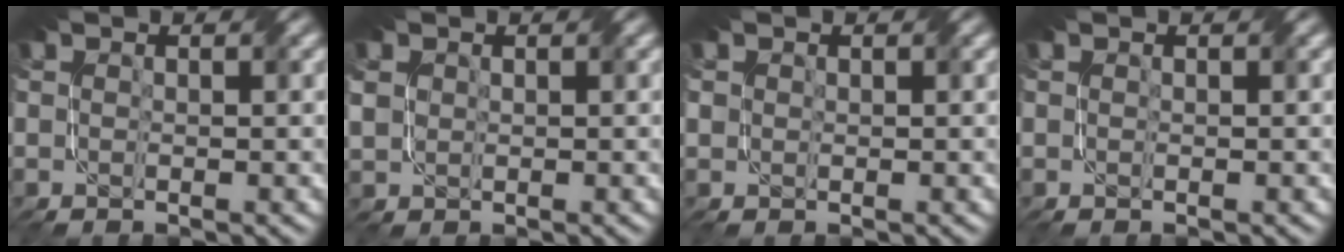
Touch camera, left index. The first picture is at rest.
{"total": 1.5, "force": [0.8, 1.2, -0.1], "torque": [-0.009, 0.004, 0.018]}
{"total": 0.8, "force": [0.2, 0.7, -0.2], "torque": [-0.002, 0.001, 0.006]}
{"total": 0.0}